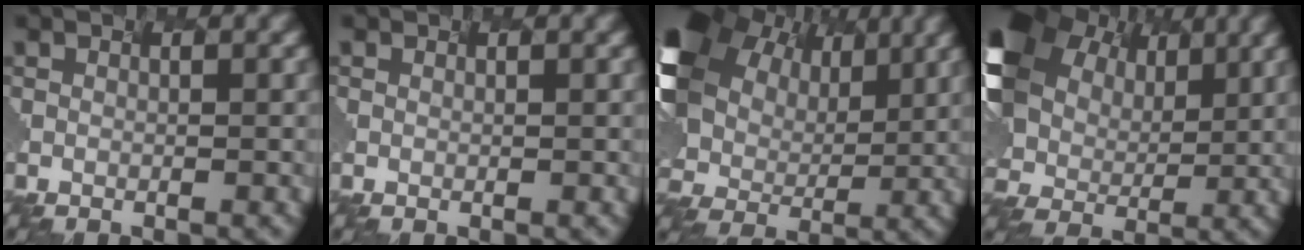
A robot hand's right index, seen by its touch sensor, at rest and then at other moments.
{"total": 0.7, "force": [0.3, -0.2, -0.6], "torque": [0.000, -0.004, 0.005]}
{"total": 14.8, "force": [5.7, 10.6, 8.6], "torque": [-0.259, 0.029, 0.112]}
{"total": 11.4, "force": [4.4, 8.2, 6.6], "torque": [-0.211, 0.016, 0.094]}